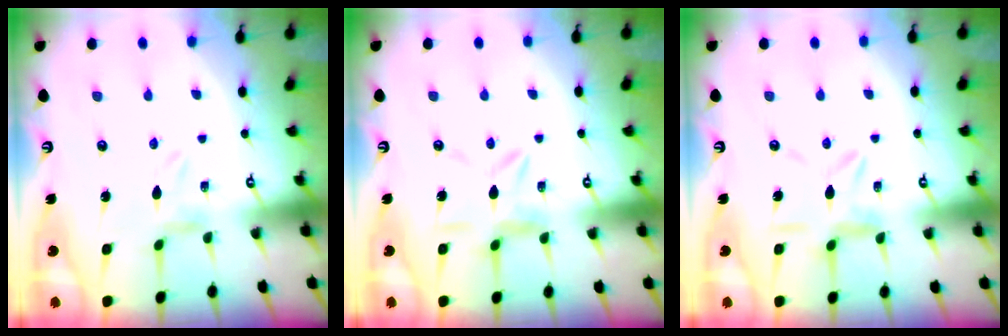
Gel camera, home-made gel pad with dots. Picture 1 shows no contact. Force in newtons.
{"total": 6.8, "press": 6.8, "slide": 0.6}
{"total": 7.8, "press": 7.8, "slide": 0.7}